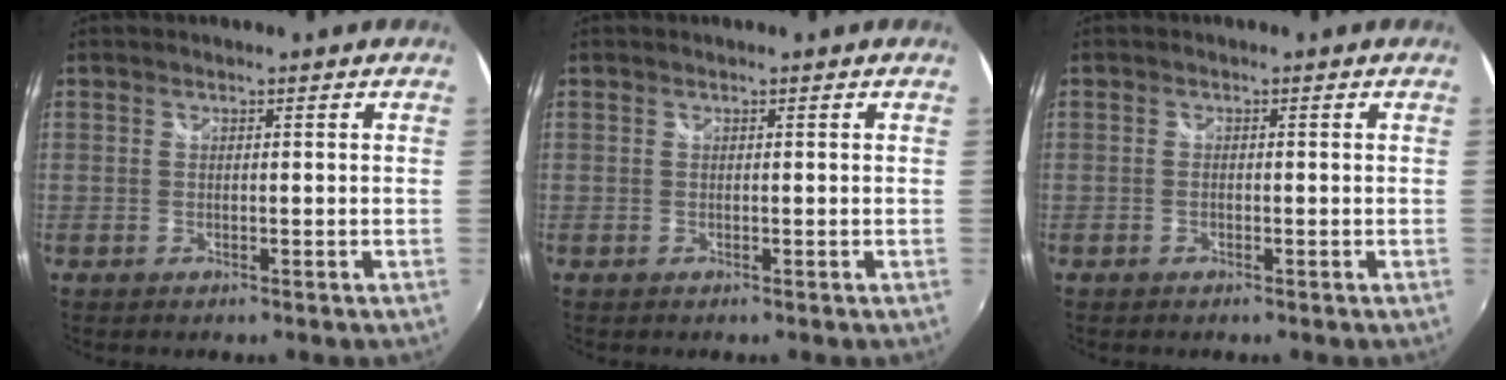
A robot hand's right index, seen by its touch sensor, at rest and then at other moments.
{"total": 0.0}
{"total": 0.7, "force": [-0.3, 0.4, 0.5], "torque": [-0.011, 0.000, -0.007]}